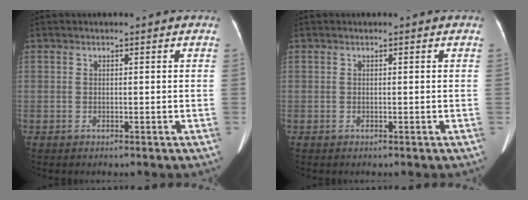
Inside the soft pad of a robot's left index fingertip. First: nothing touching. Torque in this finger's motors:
{"motor_torque": [0.00, 0.00, 0.00, -0.01]}